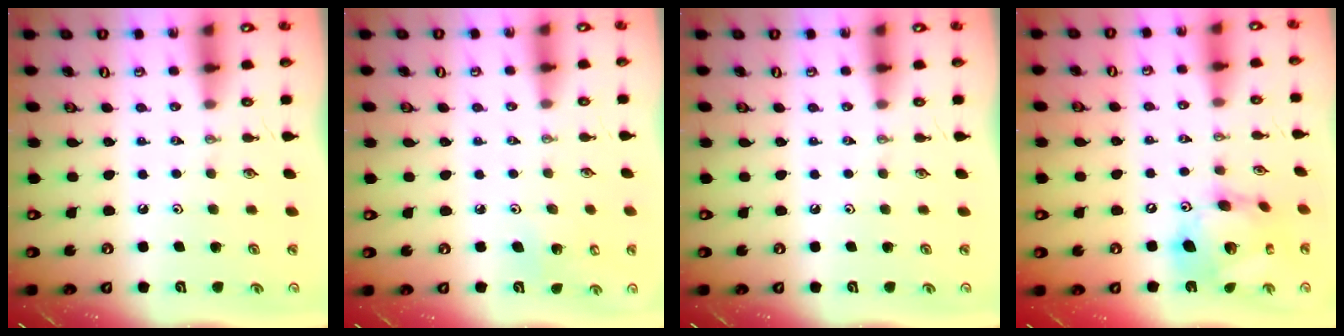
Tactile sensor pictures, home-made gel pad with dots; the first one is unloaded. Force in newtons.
{"total": 3.5, "press": 3.5, "slide": 0.3}
{"total": 0.0}
{"total": 17.4, "press": 17.3, "slide": 2.0}